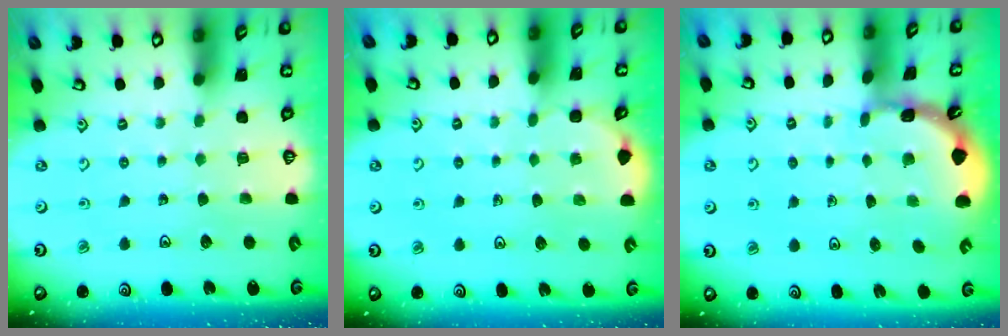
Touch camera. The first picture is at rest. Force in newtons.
{"total": 1.7, "press": 1.6, "slide": 0.1}
{"total": 1.8, "press": 1.8, "slide": 0.1}